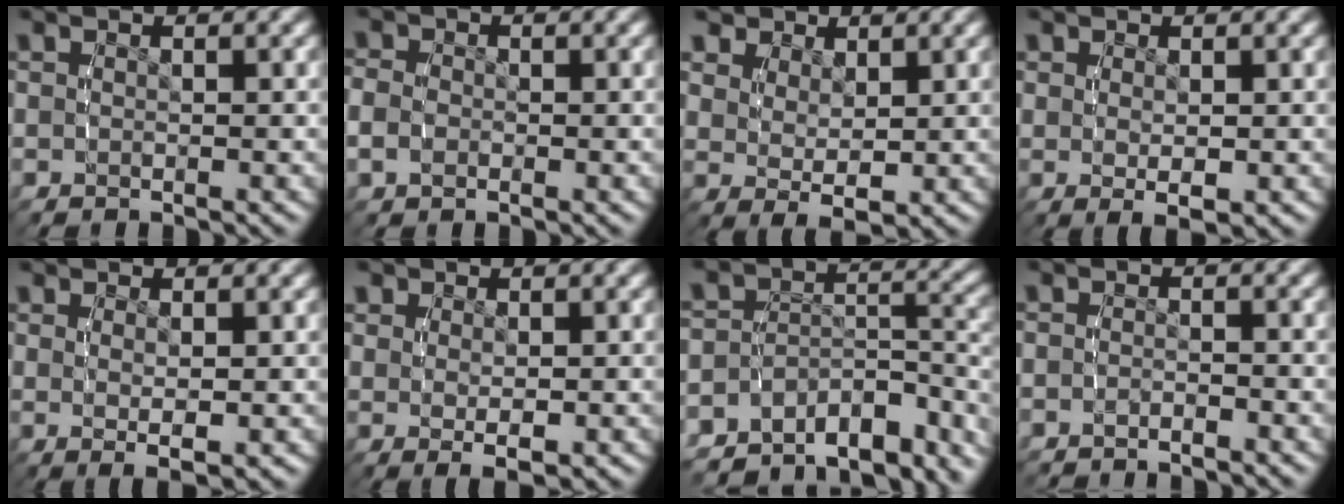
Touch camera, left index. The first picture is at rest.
{"total": 2.4, "force": [-0.5, 2.1, 1.1], "torque": [-0.029, -0.006, -0.007]}
{"total": 3.7, "force": [1.7, 1.9, 2.7], "torque": [-0.044, -0.017, 0.043]}
{"total": 1.9, "force": [-0.1, 0.2, 1.9], "torque": [-0.028, -0.016, 0.013]}
{"total": 2.3, "force": [-0.1, 0.1, 2.3], "torque": [-0.037, -0.015, 0.011]}
{"total": 2.1, "force": [0.1, 0.8, 2.0], "torque": [-0.034, -0.017, 0.016]}
{"total": 14.2, "force": [-10.3, 7.8, 6.1], "torque": [-0.090, -0.036, -0.154]}
{"total": 1.8, "force": [-1.7, 0.6, 0.0], "torque": [-0.007, -0.008, -0.028]}